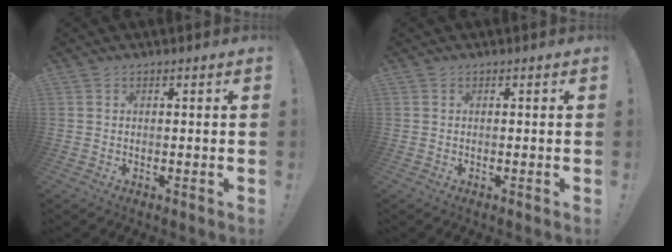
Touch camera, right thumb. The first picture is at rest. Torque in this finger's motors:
{"motor_torque": [-0.01, 0.01, 0.00, 0.00, 0.00]}